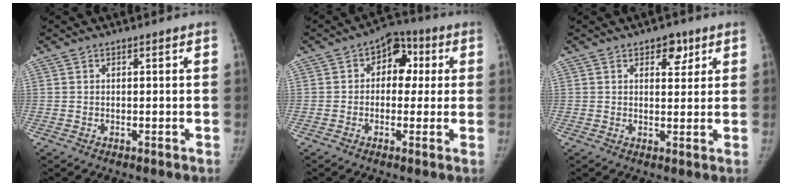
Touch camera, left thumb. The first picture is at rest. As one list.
[{"total": 8.1, "force": [1.5, 6.1, 5.1], "torque": [-0.019, 0.019, 0.010]}, {"total": 4.5, "force": [2.5, 2.8, 2.6], "torque": [-0.006, -0.011, 0.032]}]